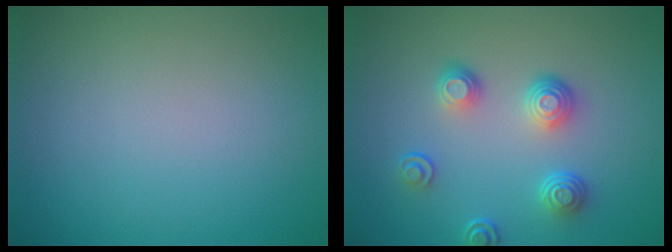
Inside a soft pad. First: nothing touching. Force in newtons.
{"total": 3.7, "press": 2.9, "slide": 2.3}